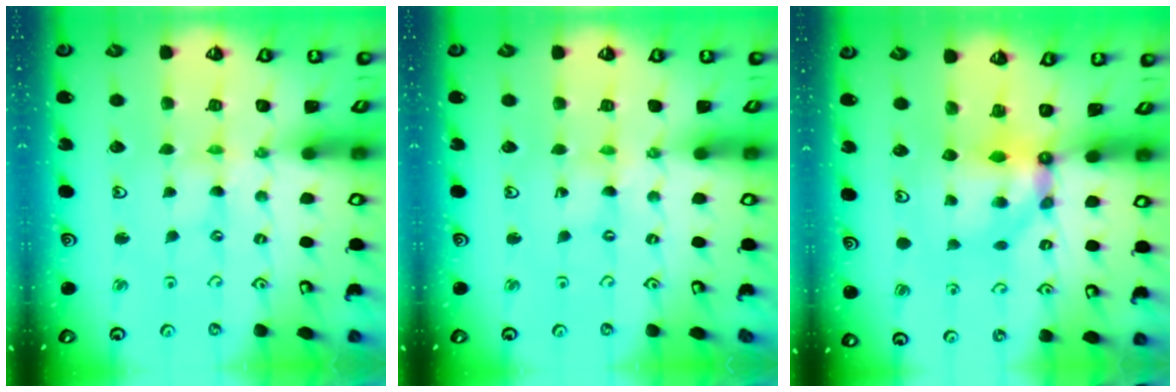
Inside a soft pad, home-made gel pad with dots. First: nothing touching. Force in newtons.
{"total": 0.0}
{"total": 7.1, "press": 7.1, "slide": 0.5}